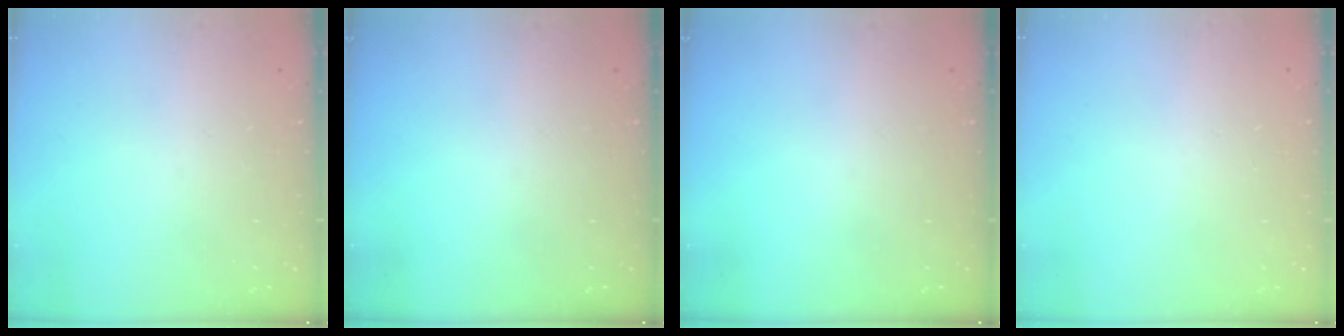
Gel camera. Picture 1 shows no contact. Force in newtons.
{"total": 0.0}
{"total": 0.0}
{"total": 2.6, "press": 2.6, "slide": 0.2}